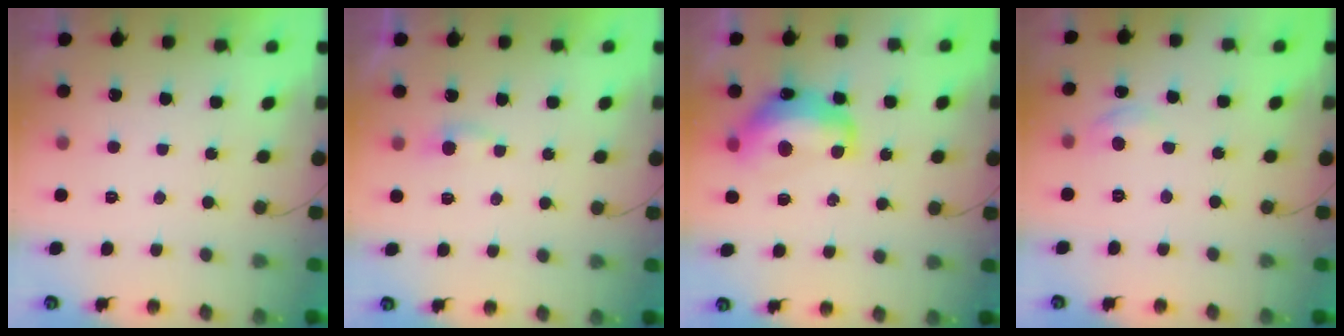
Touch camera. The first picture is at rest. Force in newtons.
{"total": 2.3, "press": 2.3, "slide": 0.3}
{"total": 14.0, "press": 14.0, "slide": 1.1}
{"total": 5.9, "press": 5.8, "slide": 0.9}